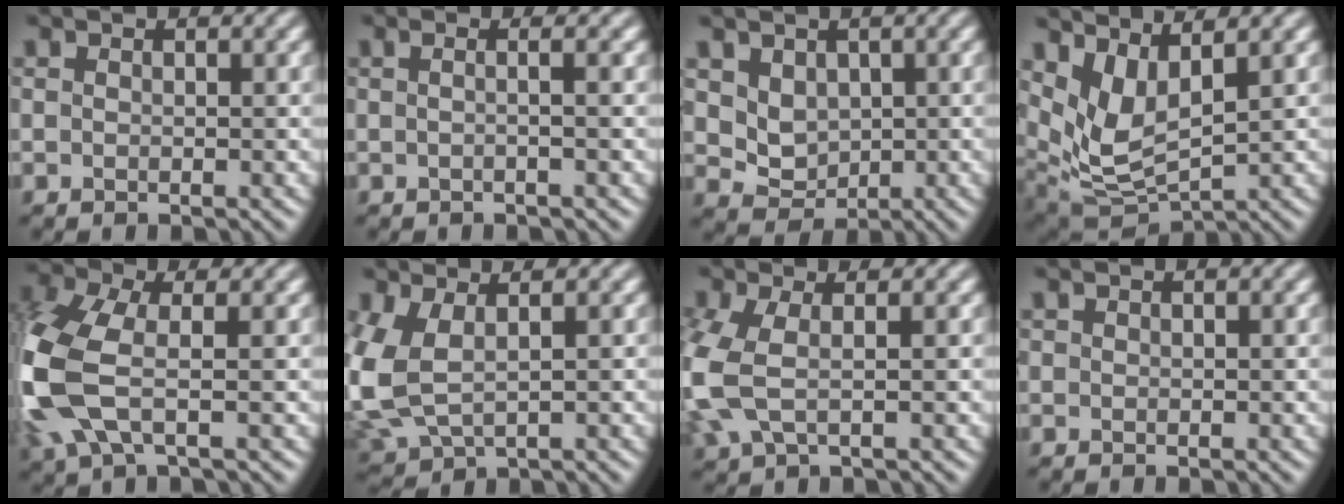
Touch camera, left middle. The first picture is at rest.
{"total": 1.4, "force": [0.1, 0.2, 1.4], "torque": [-0.018, -0.011, -0.012]}
{"total": 3.9, "force": [1.1, 3.1, 2.2], "torque": [-0.045, 0.002, 0.029]}
{"total": 4.4, "force": [2.2, 1.6, 3.4], "torque": [-0.089, -0.015, 0.052]}
{"total": 8.9, "force": [-1.2, 4.6, 7.5], "torque": [-0.208, -0.002, -0.037]}
{"total": 5.9, "force": [0.4, 3.5, 4.7], "torque": [-0.131, -0.007, 0.011]}
{"total": 5.0, "force": [-0.3, 2.6, 4.2], "torque": [-0.125, 0.003, -0.010]}
{"total": 0.0}